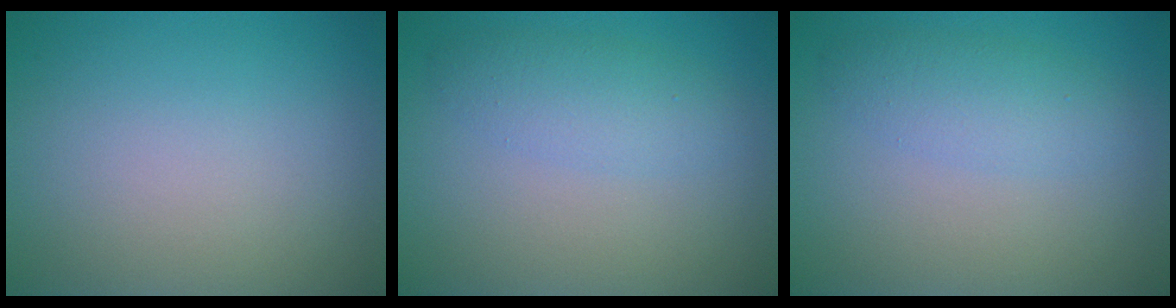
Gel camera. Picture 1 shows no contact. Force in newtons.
{"total": 2.6, "press": 2.6, "slide": 0.1}
{"total": 2.6, "press": 2.6, "slide": 0.1}